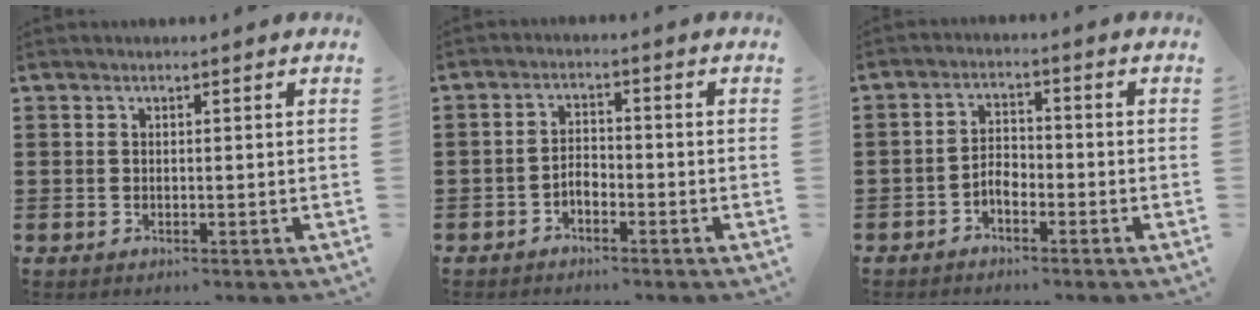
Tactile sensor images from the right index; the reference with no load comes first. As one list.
[{"total": 2.3, "force": [-1.6, 1.1, 1.1], "torque": [-0.026, 0.008, -0.034]}, {"total": 2.9, "force": [-1.9, 1.5, 1.6], "torque": [-0.040, 0.005, -0.040]}]